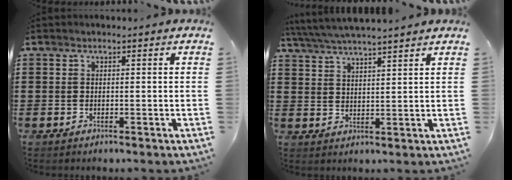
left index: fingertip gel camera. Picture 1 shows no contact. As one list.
[{"total": 4.3, "force": [4.0, -0.4, 1.5], "torque": [-0.041, -0.017, 0.070]}]